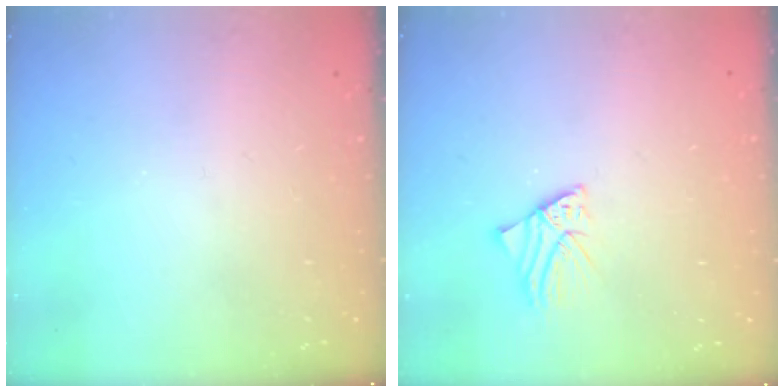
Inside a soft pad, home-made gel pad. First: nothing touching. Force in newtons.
{"total": 2.3, "press": 2.3, "slide": 0.4}